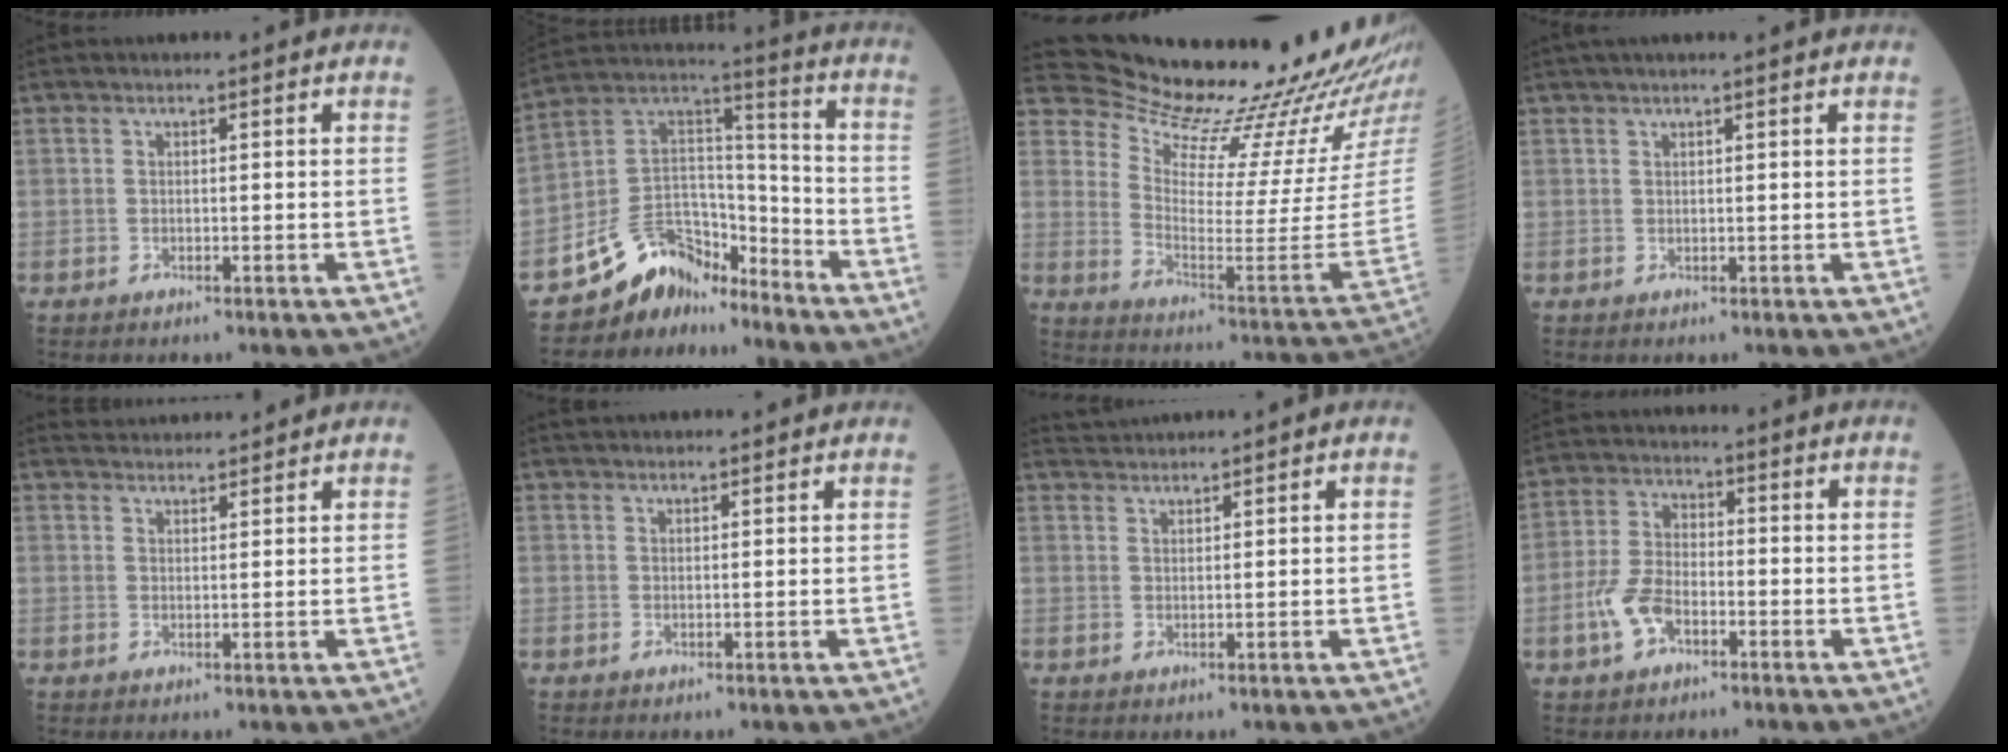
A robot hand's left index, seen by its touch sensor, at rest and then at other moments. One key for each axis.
{"total": 10.7, "fx": -9.1, "fy": 5.3, "fz": 1.7, "tx": -0.031, "ty": 0.073, "tz": -0.171}
{"total": 23.5, "fx": 22.4, "fy": 1.6, "fz": 6.9, "tx": -0.127, "ty": -0.124, "tz": 0.298}
{"total": 4.6, "fx": 4.0, "fy": -0.5, "fz": 2.2, "tx": -0.026, "ty": 0.030, "tz": 0.053}
{"total": 5.4, "fx": 5.3, "fy": 0.5, "fz": 0.7, "tx": -0.015, "ty": 0.031, "tz": 0.079}
{"total": 7.0, "fx": 6.6, "fy": 0.7, "fz": 2.2, "tx": -0.026, "ty": 0.035, "tz": 0.083}
{"total": 3.0, "fx": 2.9, "fy": -0.7, "fz": 0.0, "tx": -0.004, "ty": 0.020, "tz": 0.062}
{"total": 6.4, "fx": -2.8, "fy": 3.5, "fz": 4.7, "tx": -0.109, "ty": 0.003, "tz": -0.060}